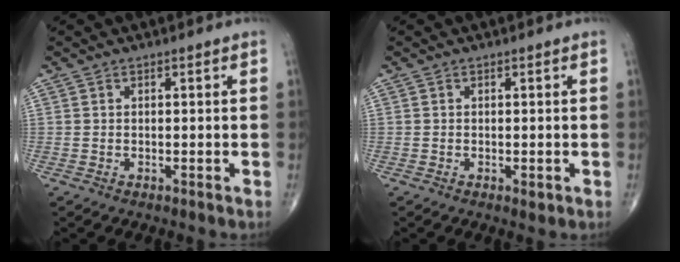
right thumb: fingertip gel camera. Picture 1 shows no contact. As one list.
[{"total": 1.0, "force": [-0.4, 0.5, 0.8], "torque": [-0.011, -0.003, -0.006]}]